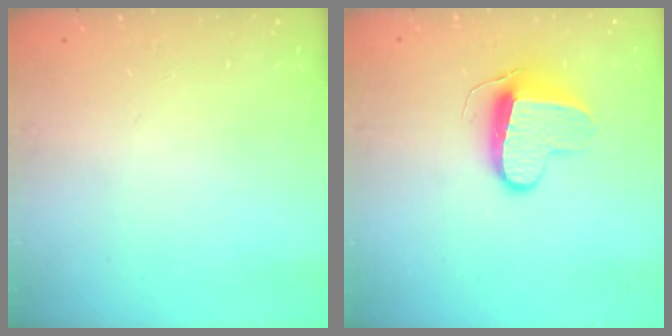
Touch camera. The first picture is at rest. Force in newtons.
{"total": 9.2, "press": 9.2, "slide": 0.3}